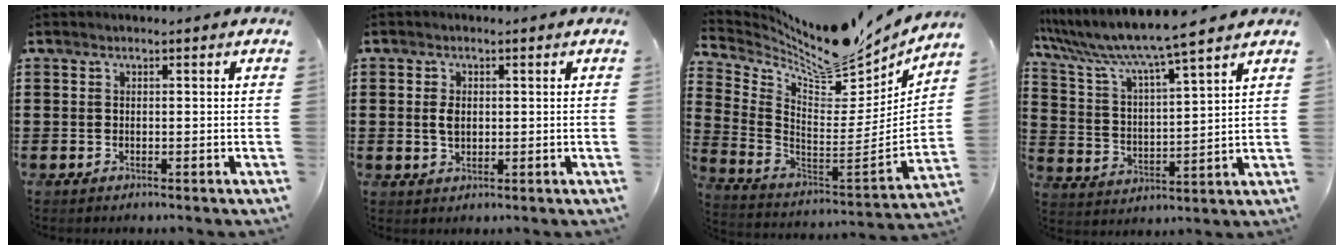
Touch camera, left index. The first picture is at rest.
{"total": 2.4, "force": [0.3, 1.5, 1.9], "torque": [-0.047, 0.002, 0.003]}
{"total": 10.4, "force": [9.1, 2.3, 4.3], "torque": [-0.111, -0.075, 0.153]}
{"total": 7.5, "force": [6.7, -0.5, 3.3], "torque": [-0.094, -0.046, 0.109]}